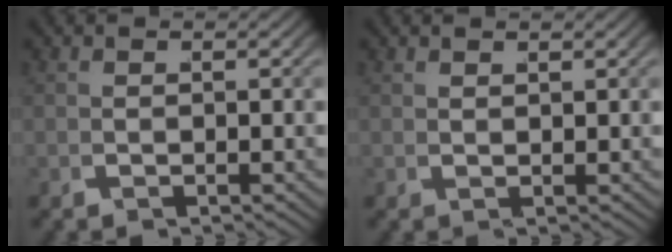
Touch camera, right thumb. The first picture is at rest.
{"total": 0.9, "force": [0.9, -0.1, 0.1], "torque": [0.003, 0.000, 0.022]}